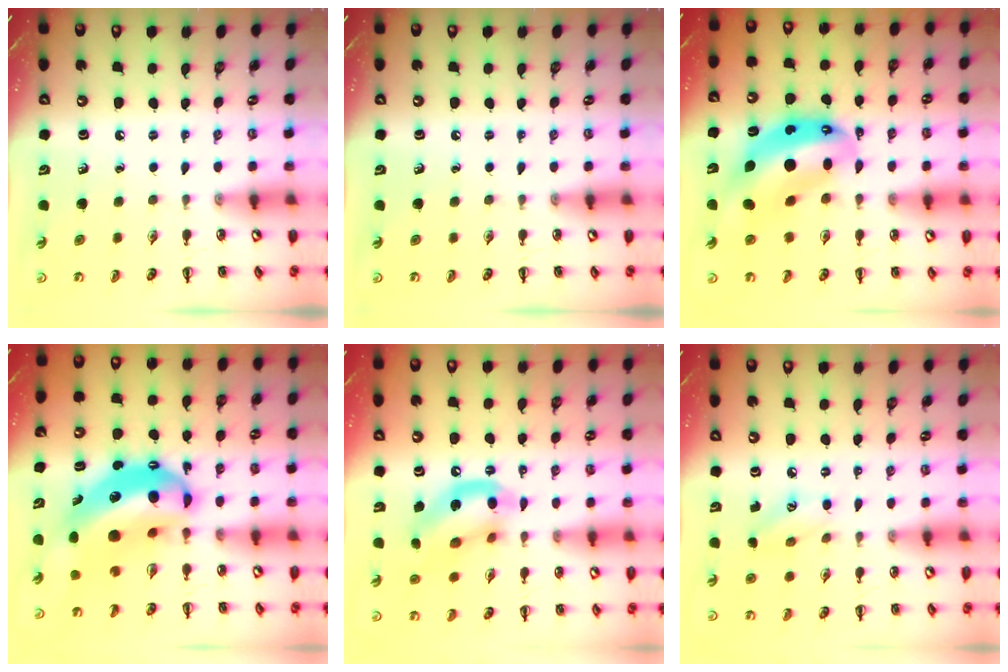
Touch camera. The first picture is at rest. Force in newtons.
{"total": 0.0}
{"total": 13.6, "press": 13.1, "slide": 3.5}
{"total": 14.7, "press": 14.3, "slide": 3.6}
{"total": 15.2, "press": 15.1, "slide": 2.0}
{"total": 7.0, "press": 6.8, "slide": 1.6}